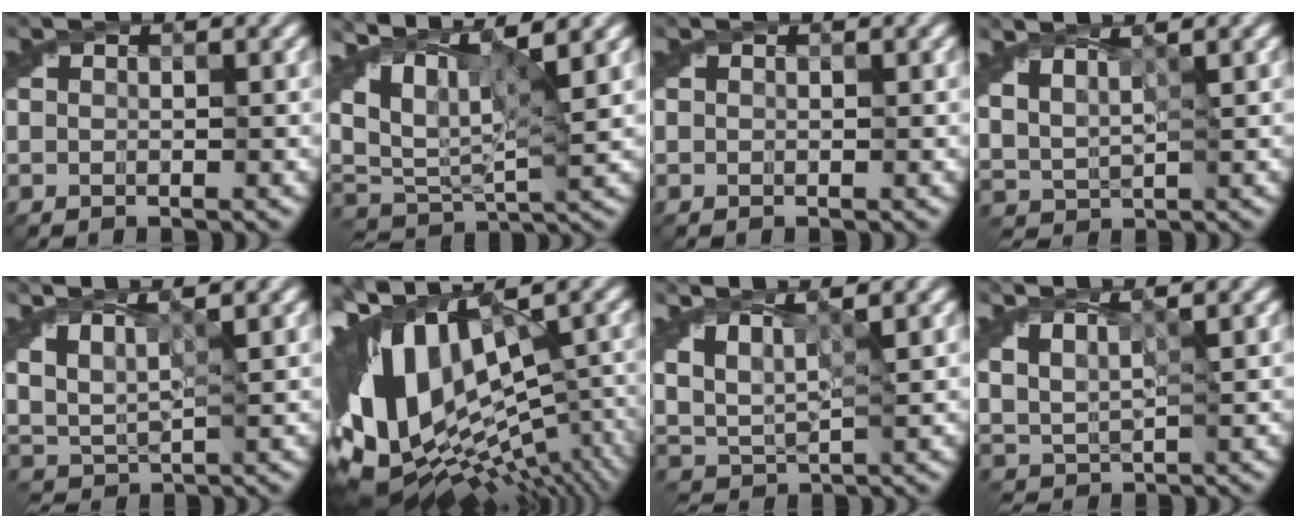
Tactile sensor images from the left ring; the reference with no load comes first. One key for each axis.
{"total": 8.5, "fx": 5.4, "fy": 2.7, "fz": 6.0, "tx": -0.126, "ty": 0.009, "tz": 0.100}
{"total": 0.0}
{"total": 3.4, "fx": 2.6, "fy": 1.1, "fz": 2.0, "tx": -0.050, "ty": 0.008, "tz": 0.048}
{"total": 5.0, "fx": 3.5, "fy": 1.5, "fz": 3.1, "tx": -0.074, "ty": 0.009, "tz": 0.062}
{"total": 16.4, "fx": 0.2, "fy": 8.5, "fz": 14.0, "tx": -0.264, "ty": -0.038, "tz": 0.044}
{"total": 5.5, "fx": 3.9, "fy": 1.7, "fz": 3.6, "tx": -0.080, "ty": 0.010, "tz": 0.066}
{"total": 3.6, "fx": 2.7, "fy": 1.1, "fz": 2.2, "tx": -0.056, "ty": 0.007, "tz": 0.051}